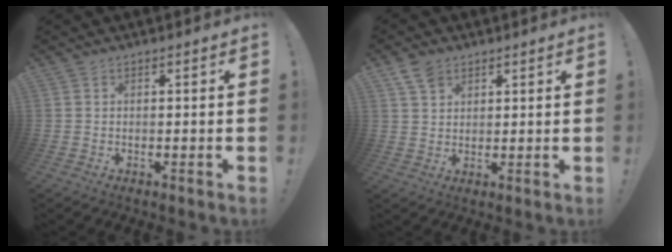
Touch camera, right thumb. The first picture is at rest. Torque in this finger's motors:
{"motor_torque": [-0.01, 0.16, -0.33, -0.12, -0.39]}